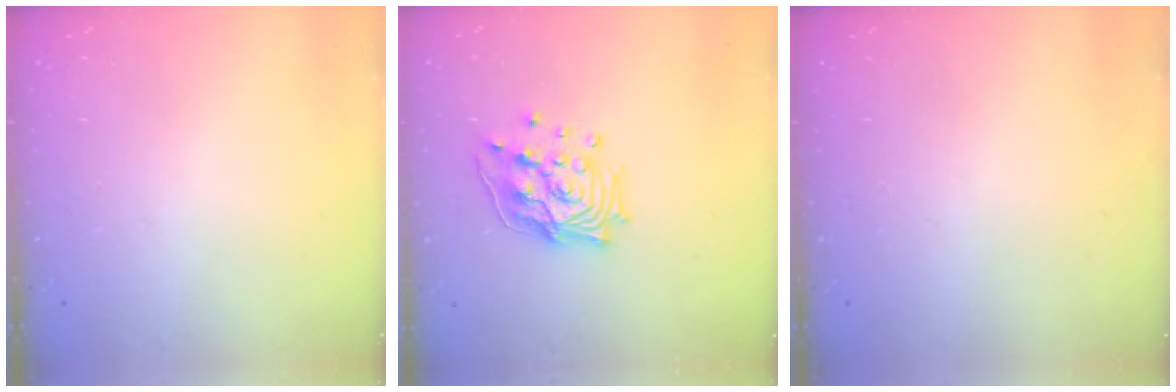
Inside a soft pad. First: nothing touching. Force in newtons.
{"total": 15.3, "press": 15.1, "slide": 2.7}
{"total": 0.0}